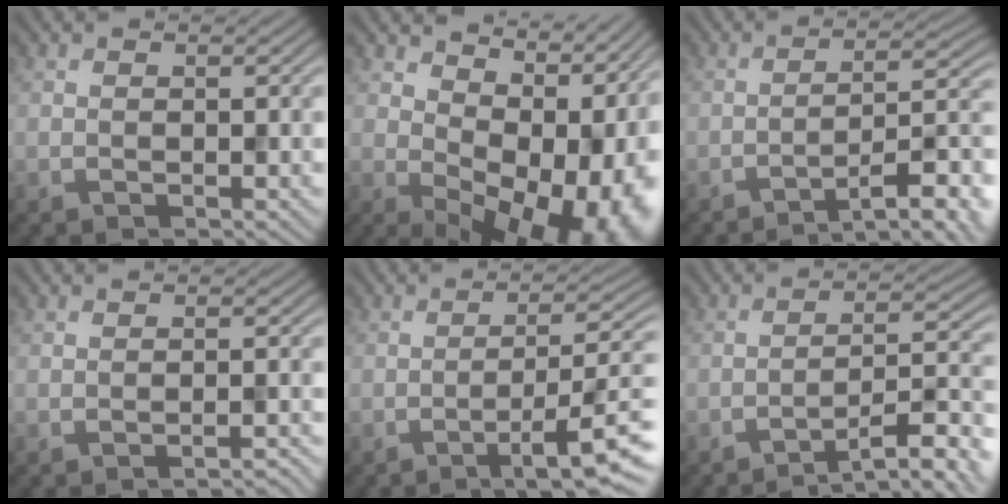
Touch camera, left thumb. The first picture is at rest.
{"total": 15.4, "force": [2.3, 9.7, 11.7], "torque": [-0.117, -0.010, 0.077]}
{"total": 9.4, "force": [-6.6, 2.0, 6.4], "torque": [-0.091, 0.015, -0.104]}
{"total": 1.8, "force": [-1.5, 0.2, 1.0], "torque": [-0.005, 0.005, -0.029]}
{"total": 8.5, "force": [-4.3, 1.3, 7.2], "torque": [-0.111, 0.007, -0.066]}
{"total": 9.4, "force": [-7.1, 1.7, 6.0], "torque": [-0.090, 0.017, -0.112]}